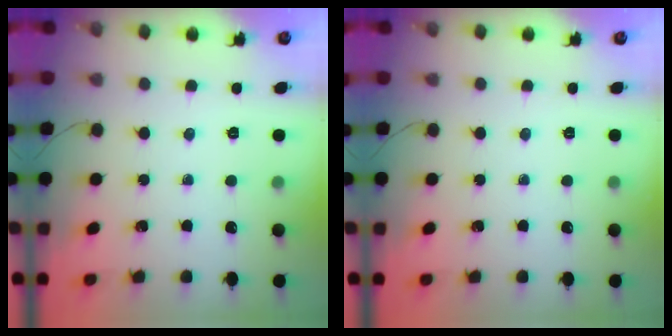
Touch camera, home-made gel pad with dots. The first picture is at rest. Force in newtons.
{"total": 0.0}